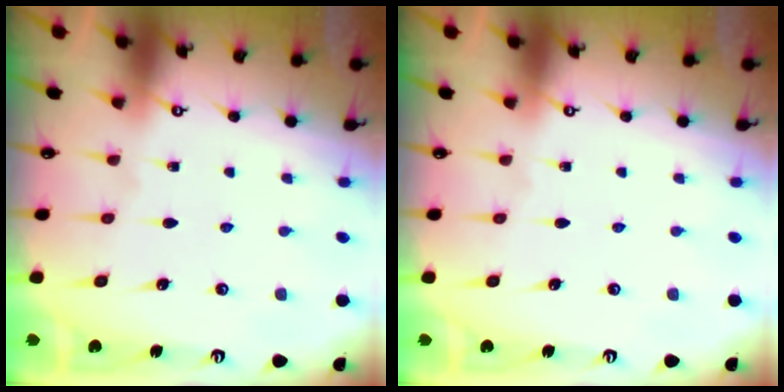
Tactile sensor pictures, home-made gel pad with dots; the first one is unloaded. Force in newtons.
{"total": 0.0}